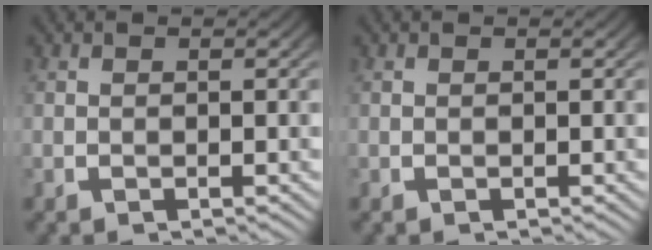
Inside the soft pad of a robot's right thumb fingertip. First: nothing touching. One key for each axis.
{"total": 0.0}